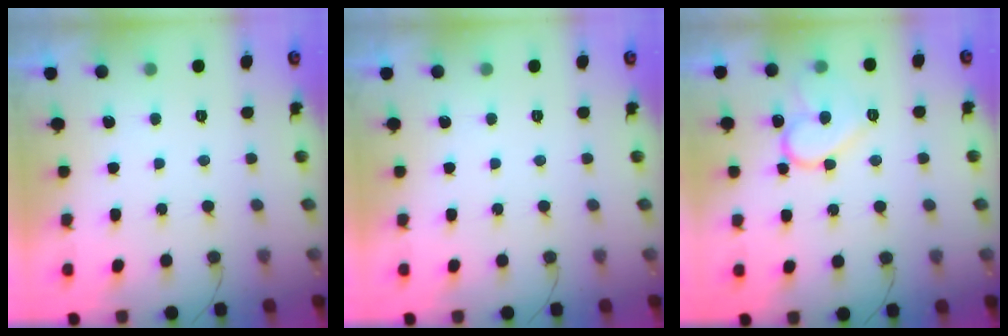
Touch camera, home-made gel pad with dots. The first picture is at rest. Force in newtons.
{"total": 0.0}
{"total": 13.3, "press": 13.2, "slide": 1.2}